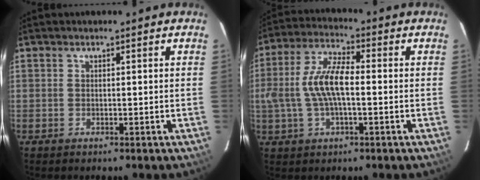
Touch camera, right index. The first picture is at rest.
{"total": 10.1, "force": [-0.8, 3.7, 9.4], "torque": [-0.194, 0.011, -0.014]}